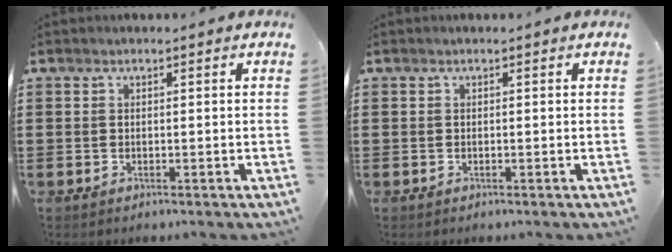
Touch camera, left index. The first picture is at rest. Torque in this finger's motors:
{"motor_torque": [-0.04, -0.02, 0.00, 0.00]}